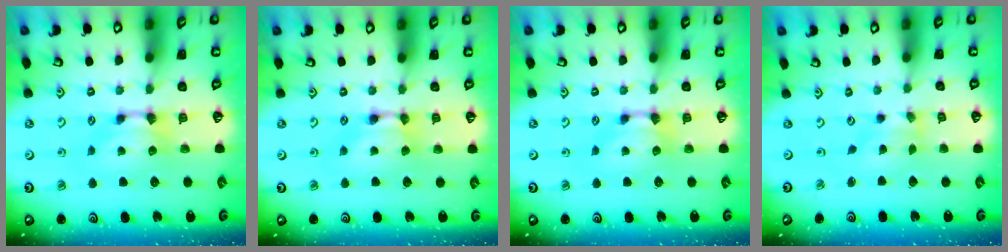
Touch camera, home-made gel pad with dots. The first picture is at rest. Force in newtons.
{"total": 1.7, "press": 1.7, "slide": 0.1}
{"total": 0.0}
{"total": 1.6, "press": 0.9, "slide": 1.4}